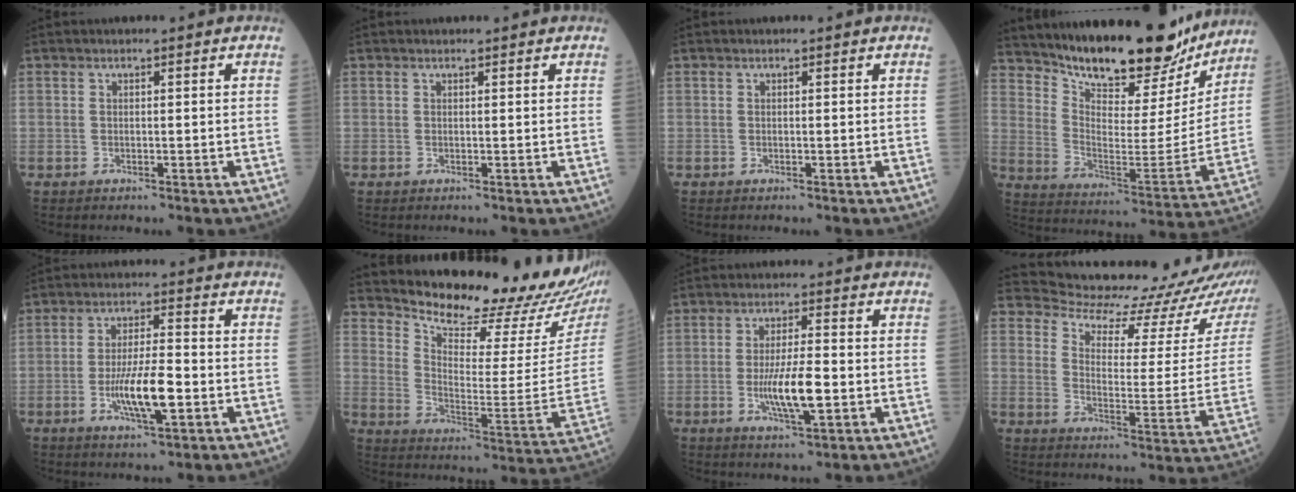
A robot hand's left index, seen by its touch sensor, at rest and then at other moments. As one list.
[{"total": 1.0, "force": [1.0, 0.1, 0.2], "torque": [-0.008, 0.006, 0.015]}, {"total": 0.0}, {"total": 18.6, "force": [16.1, 4.0, 8.5], "torque": [-0.139, -0.016, 0.258]}, {"total": 8.2, "force": [-2.3, 1.4, 7.8], "torque": [-0.151, -0.006, -0.042]}, {"total": 20.3, "force": [18.9, 1.4, 7.2], "torque": [-0.129, -0.107, 0.256]}, {"total": 7.5, "force": [-1.5, 1.1, 7.2], "torque": [-0.141, -0.010, -0.027]}, {"total": 22.1, "force": [21.6, 3.0, 3.2], "torque": [-0.046, -0.104, 0.256]}]